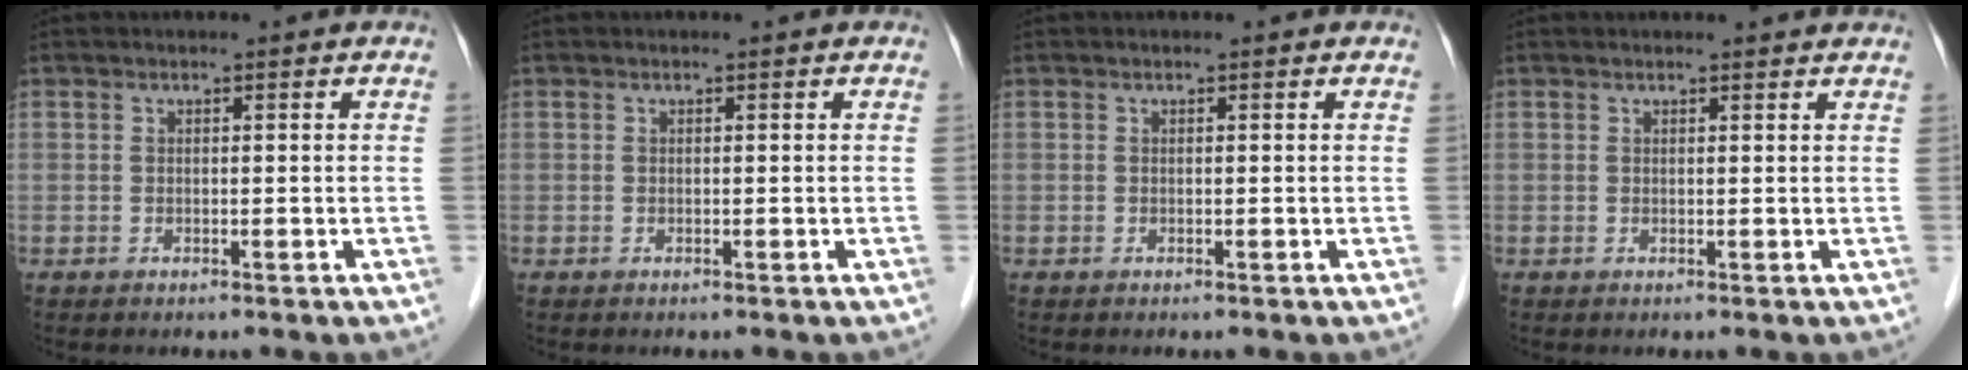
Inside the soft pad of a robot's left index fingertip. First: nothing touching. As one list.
[{"total": 0.0}, {"total": 0.0}, {"total": 3.4, "force": [3.3, 0.3, 0.6], "torque": [-0.013, 0.011, 0.032]}]